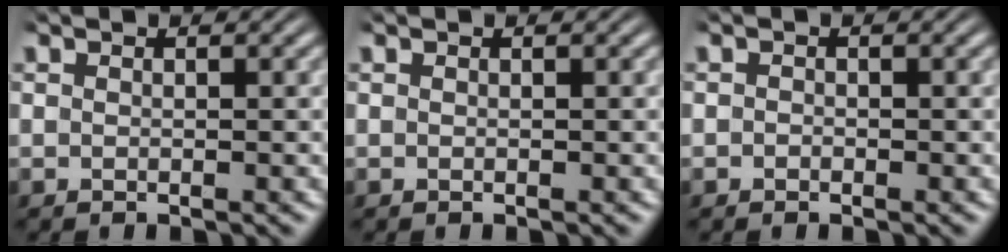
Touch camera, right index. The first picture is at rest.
{"total": 0.0}
{"total": 0.6, "force": [-0.4, 0.4, 0.0], "torque": [0.002, 0.000, -0.011]}